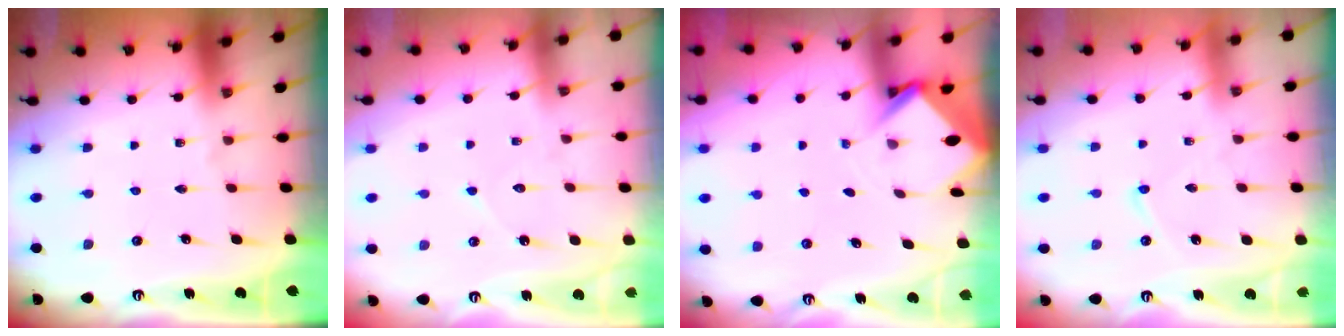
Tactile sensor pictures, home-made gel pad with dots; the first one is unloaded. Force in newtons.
{"total": 5.8, "press": 5.7, "slide": 0.6}
{"total": 2.9, "press": 2.9, "slide": 0.2}
{"total": 3.6, "press": 3.6, "slide": 0.3}